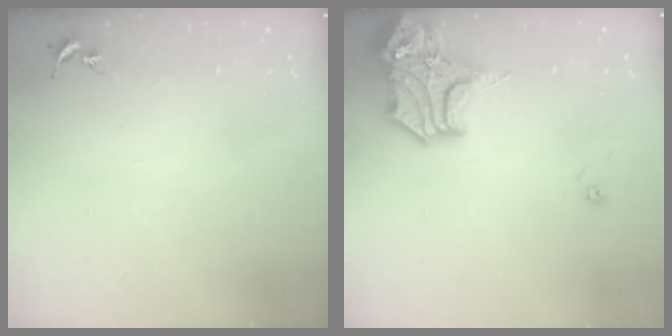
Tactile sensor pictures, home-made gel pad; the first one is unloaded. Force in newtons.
{"total": 18.0, "press": 17.8, "slide": 2.5}